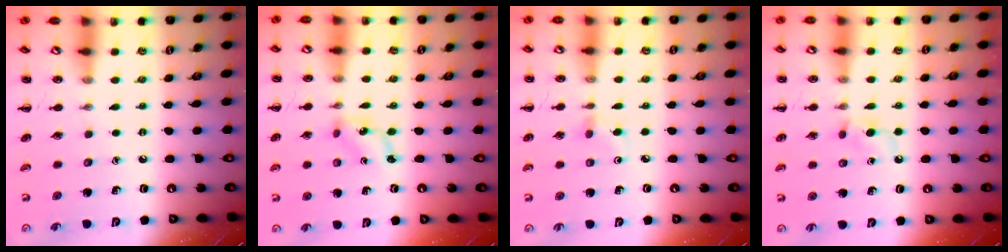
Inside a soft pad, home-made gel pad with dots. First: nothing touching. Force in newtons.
{"total": 1.9, "press": 1.9, "slide": 0.3}
{"total": 2.7, "press": 2.4, "slide": 1.2}
{"total": 3.5, "press": 3.1, "slide": 1.6}